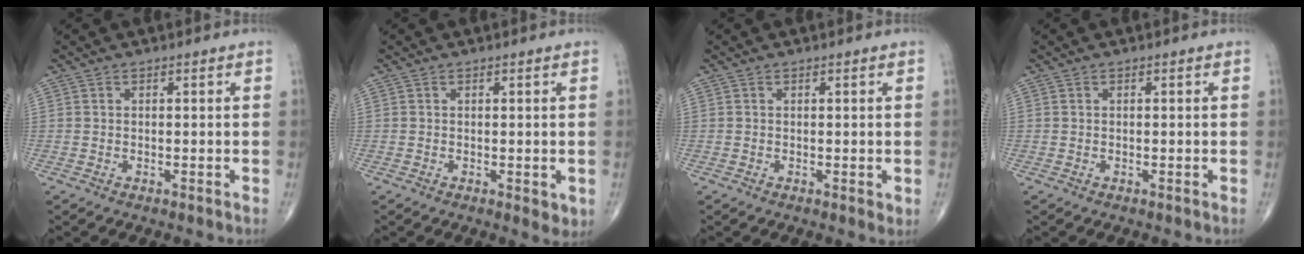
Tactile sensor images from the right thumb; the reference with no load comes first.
{"total": 2.2, "force": [-0.3, 1.0, 1.9], "torque": [-0.016, -0.004, -0.004]}
{"total": 0.9, "force": [0.1, 0.4, 0.8], "torque": [-0.008, -0.003, 0.000]}
{"total": 0.0}